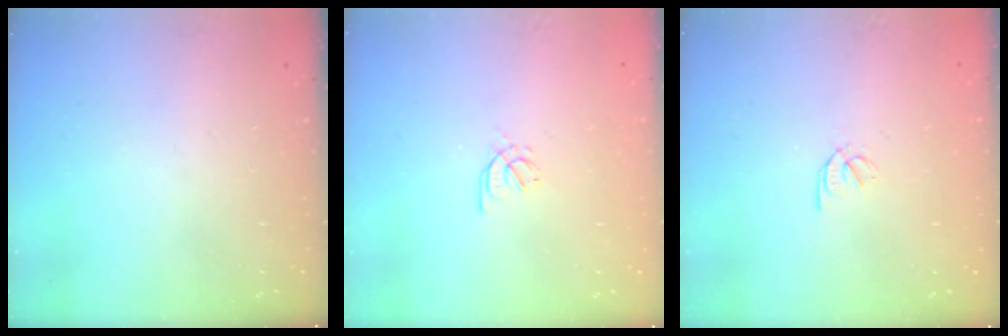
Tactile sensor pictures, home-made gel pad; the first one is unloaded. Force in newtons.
{"total": 2.4, "press": 2.3, "slide": 0.6}
{"total": 1.6, "press": 1.6, "slide": 0.3}